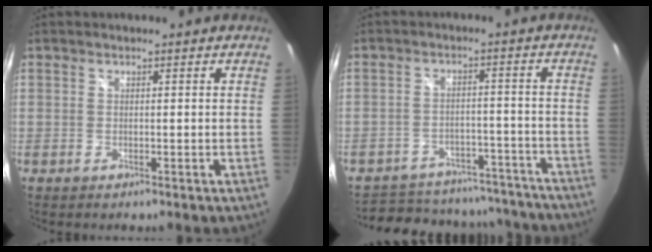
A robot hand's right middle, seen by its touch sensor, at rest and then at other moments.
{"total": 22.6, "force": [-19.5, 9.0, 7.1], "torque": [-0.150, 0.031, -0.234]}